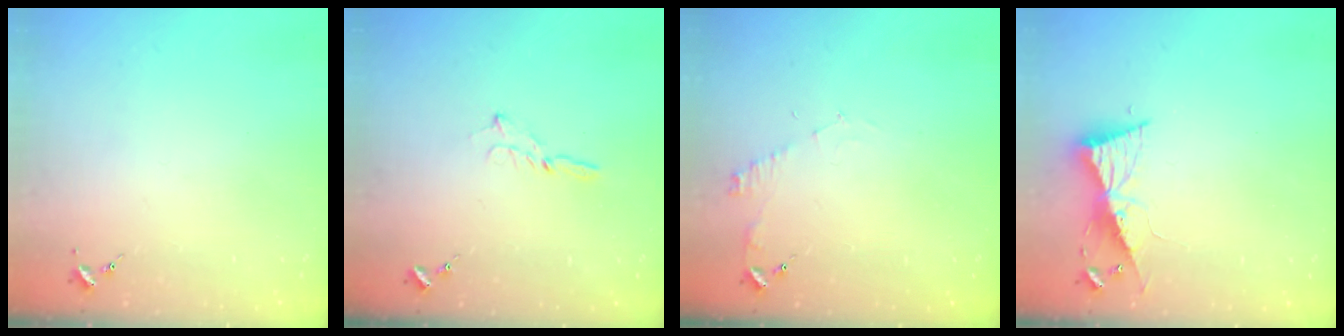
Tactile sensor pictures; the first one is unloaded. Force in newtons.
{"total": 1.8, "press": 1.7, "slide": 0.2}
{"total": 6.1, "press": 6.1, "slide": 0.6}
{"total": 8.7, "press": 8.6, "slide": 0.8}